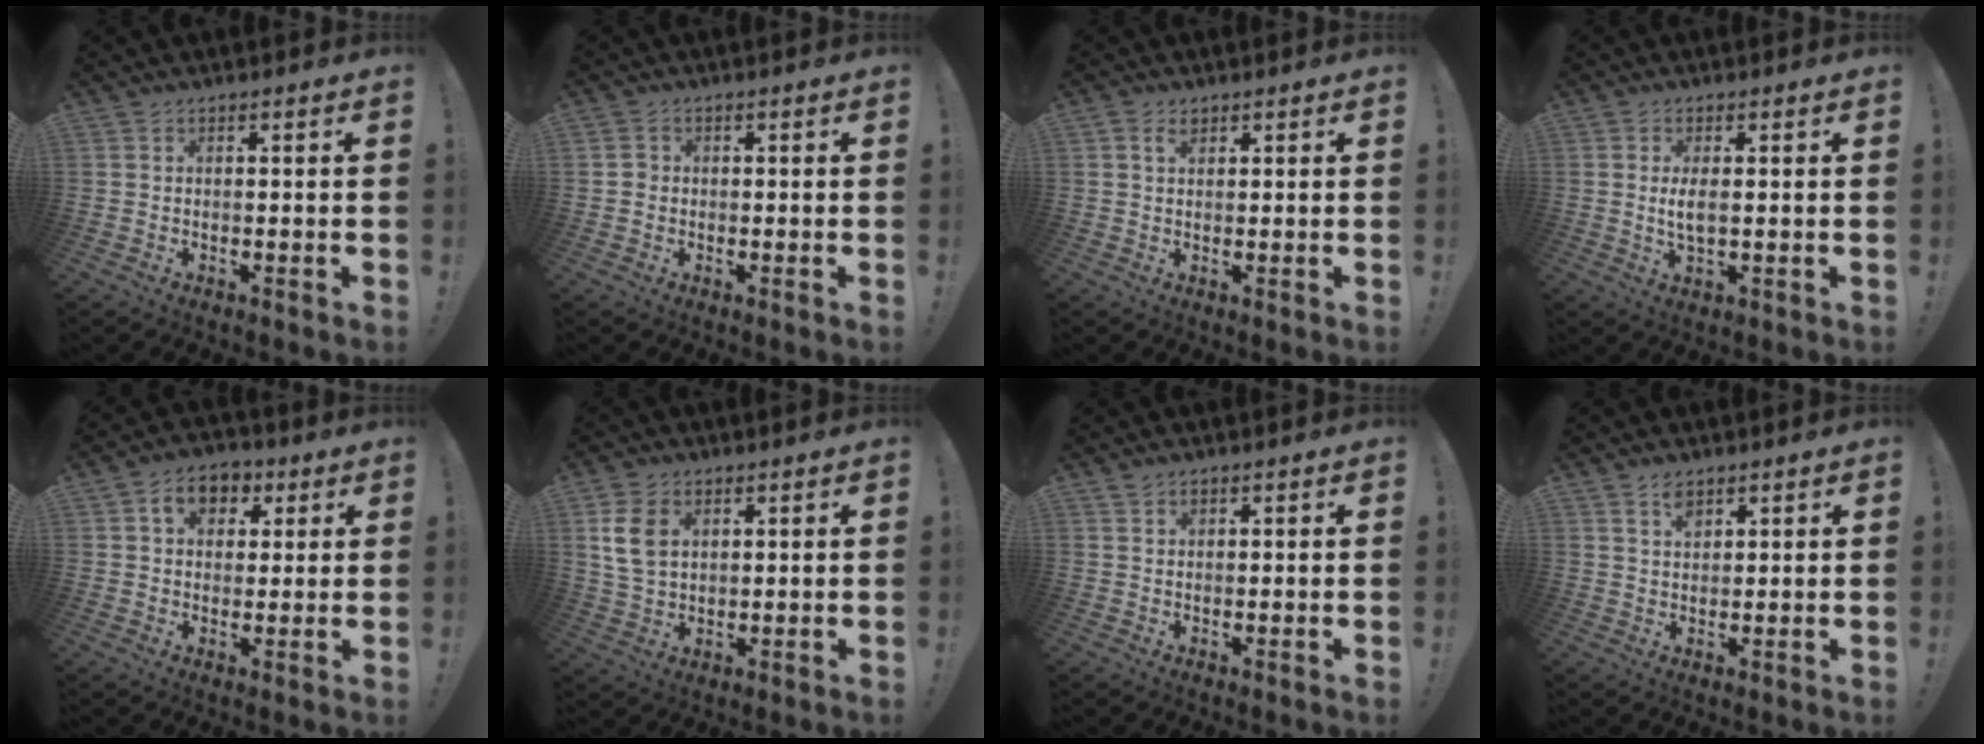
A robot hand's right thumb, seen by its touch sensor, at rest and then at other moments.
{"total": 2.1, "force": [-0.2, 1.9, 0.9], "torque": [-0.011, 0.005, -0.004]}
{"total": 2.1, "force": [1.2, 1.2, 1.2], "torque": [-0.015, -0.002, 0.021]}
{"total": 4.2, "force": [0.3, 1.4, 4.0], "torque": [-0.069, -0.007, 0.002]}
{"total": 8.5, "force": [3.1, 6.4, 4.6], "torque": [-0.059, -0.002, 0.057]}
{"total": 8.6, "force": [3.0, 5.9, 5.4], "torque": [-0.105, -0.001, 0.059]}
{"total": 0.8, "force": [0.6, 0.5, 0.2], "torque": [-0.001, -0.001, 0.011]}
{"total": 3.6, "force": [2.4, 2.0, 1.8], "torque": [-0.014, -0.018, 0.040]}